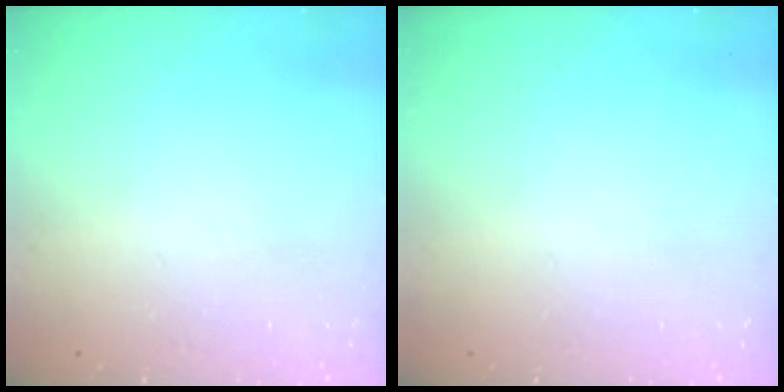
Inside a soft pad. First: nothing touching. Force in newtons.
{"total": 0.0}